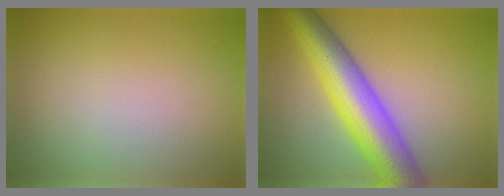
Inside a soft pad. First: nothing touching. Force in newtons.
{"total": 9.3, "press": 9.3, "slide": 0.1}